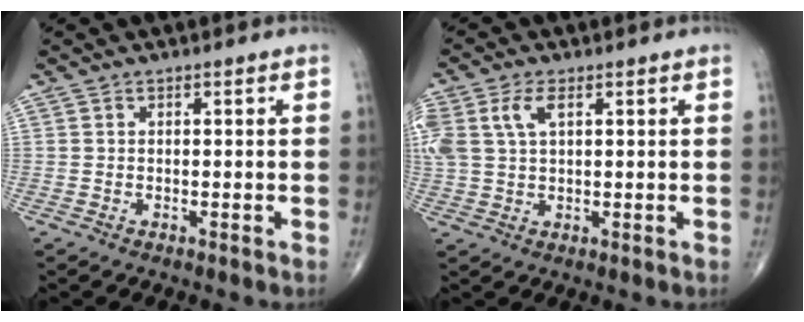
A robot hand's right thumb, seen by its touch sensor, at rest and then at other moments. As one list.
[{"total": 7.8, "force": [2.8, 4.2, 6.0], "torque": [-0.151, 0.011, 0.059]}]